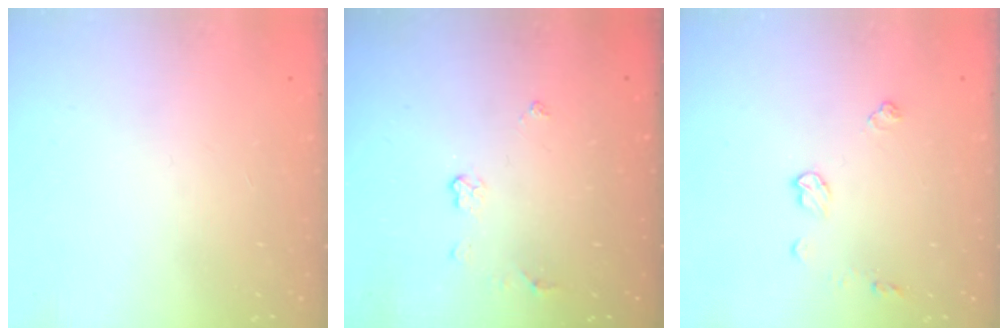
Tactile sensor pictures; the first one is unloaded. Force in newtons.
{"total": 3.7, "press": 3.7, "slide": 0.5}
{"total": 6.8, "press": 6.8, "slide": 0.5}